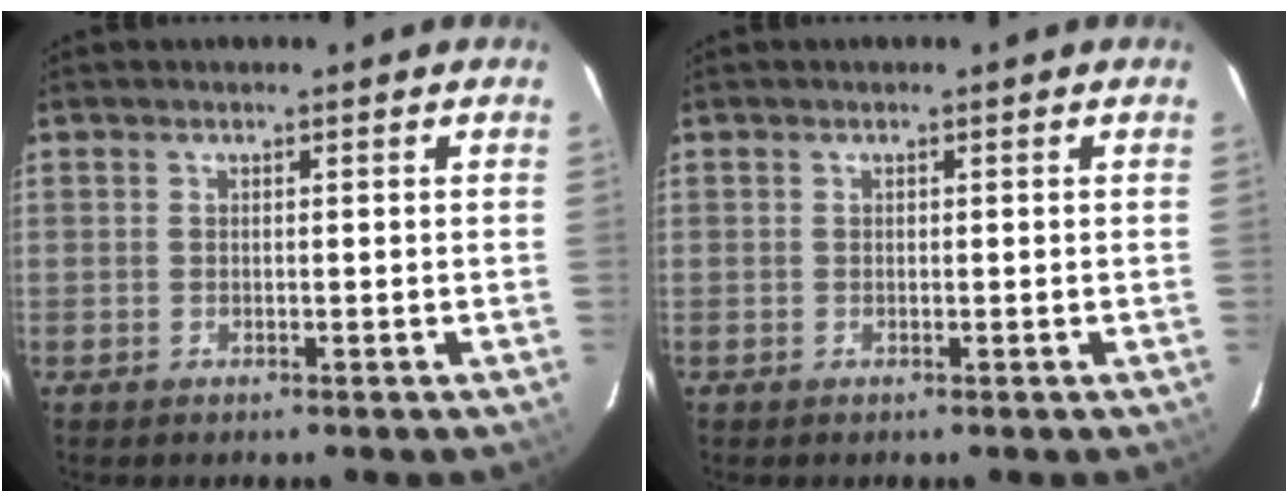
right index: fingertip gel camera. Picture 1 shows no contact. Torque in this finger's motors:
{"motor_torque": [0.20, 0.05, 0.10, 0.01]}